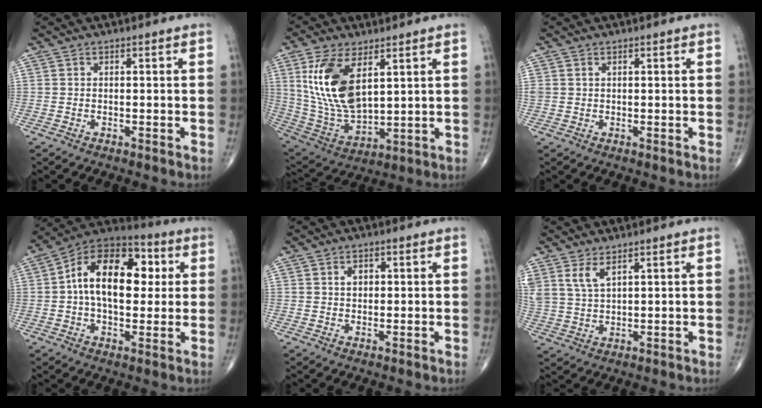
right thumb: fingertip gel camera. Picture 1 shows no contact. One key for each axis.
{"total": 16.3, "fx": 5.6, "fy": 8.0, "fz": 13.0, "tx": -0.254, "ty": -0.025, "tz": 0.123}
{"total": 1.1, "fx": 0.5, "fy": 0.9, "fz": 0.5, "tx": -0.007, "ty": 0.005, "tz": 0.011}
{"total": 17.9, "fx": 2.5, "fy": 10.7, "fz": 14.1, "tx": -0.200, "ty": 0.027, "tz": 0.031}
{"total": 2.5, "fx": 0.7, "fy": 1.8, "fz": 1.6, "tx": -0.016, "ty": 0.002, "tz": 0.009}
{"total": 4.7, "fx": 2.9, "fy": 1.8, "fz": 3.2, "tx": -0.069, "ty": -0.013, "tz": 0.067}